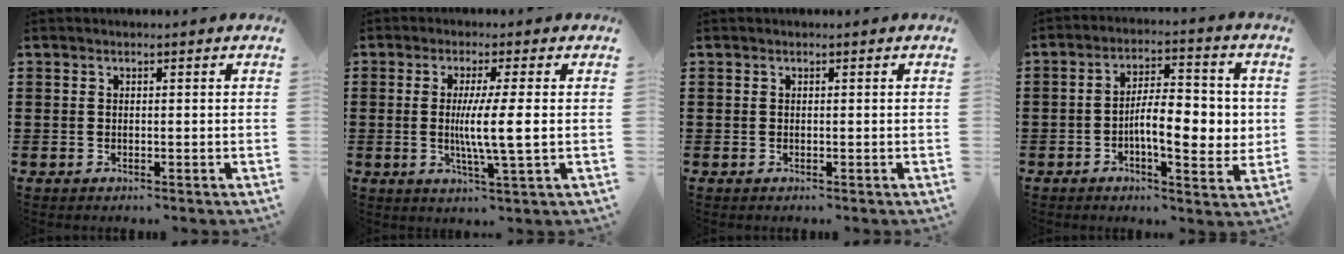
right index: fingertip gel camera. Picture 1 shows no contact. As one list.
[{"total": 6.4, "force": [0.0, -0.2, 6.4], "torque": [-0.116, -0.006, -0.005]}, {"total": 0.0}, {"total": 8.7, "force": [-1.0, 3.7, 7.8], "torque": [-0.116, 0.007, -0.024]}]